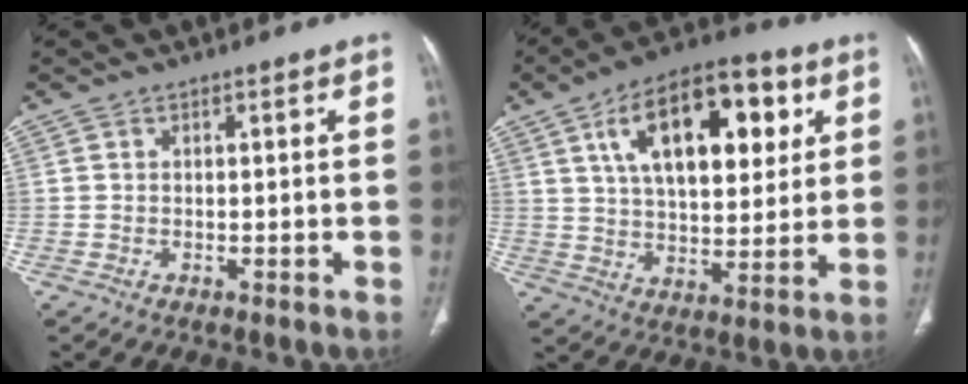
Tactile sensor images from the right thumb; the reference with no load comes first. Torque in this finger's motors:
{"motor_torque": [0.46, 4.55, 1.56, 0.66, 0.18]}